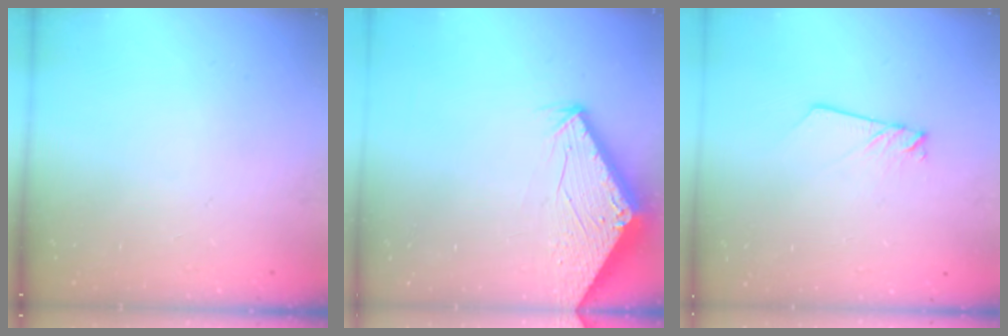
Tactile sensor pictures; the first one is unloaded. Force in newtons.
{"total": 2.8, "press": 2.8, "slide": 0.1}
{"total": 2.4, "press": 2.4, "slide": 0.2}